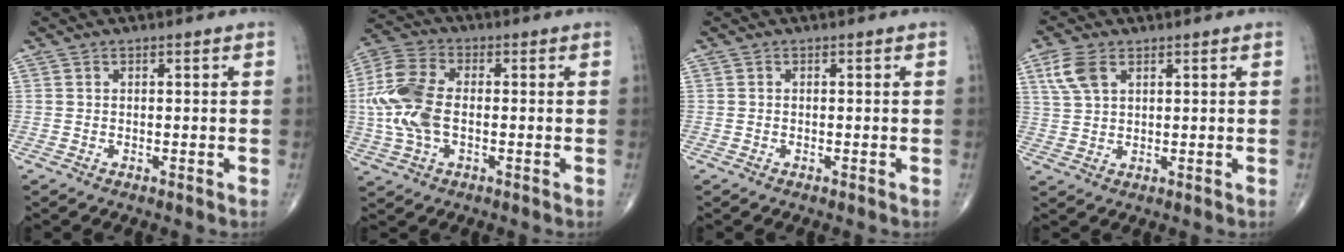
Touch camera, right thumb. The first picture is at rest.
{"total": 12.4, "force": [-0.7, 7.2, 10.1], "torque": [-0.236, 0.016, -0.018]}
{"total": 0.0}
{"total": 5.7, "force": [2.6, 3.3, 3.9], "torque": [-0.087, 0.002, 0.058]}